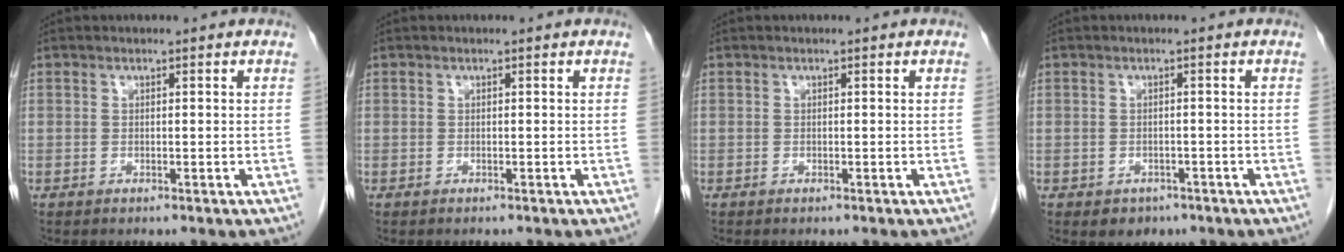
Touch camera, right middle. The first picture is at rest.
{"total": 0.0}
{"total": 0.0}
{"total": 2.8, "force": [-1.7, 2.1, 0.8], "torque": [-0.009, 0.004, -0.014]}